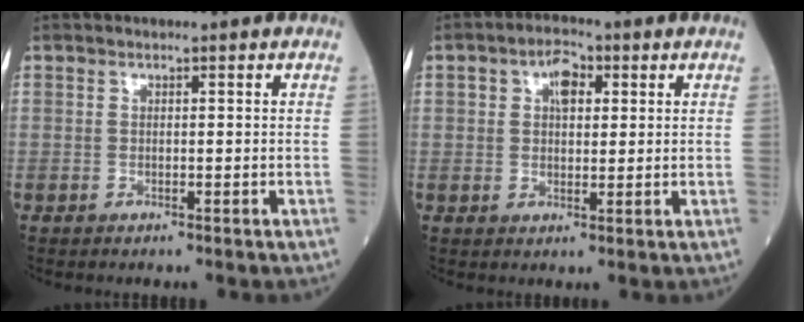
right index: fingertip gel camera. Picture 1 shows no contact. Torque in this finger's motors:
{"motor_torque": [0.60, -0.17, 0.08, 0.09]}